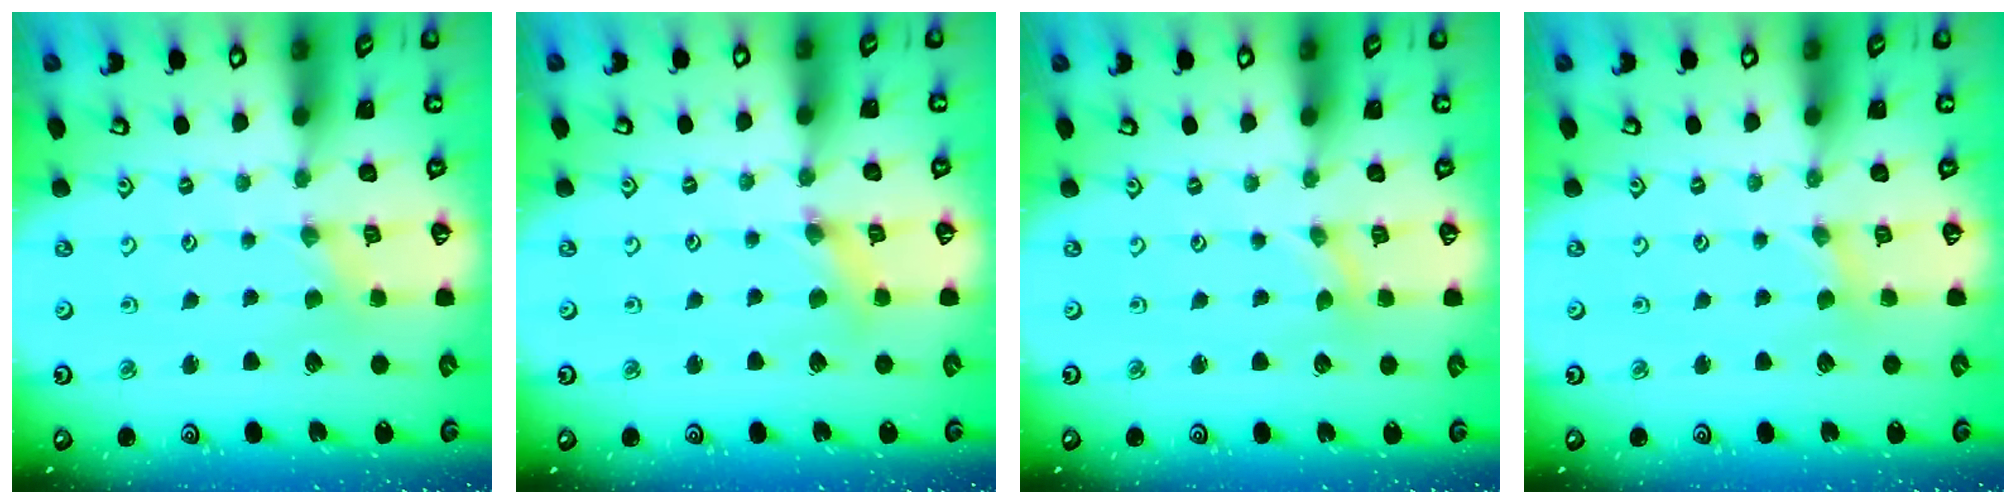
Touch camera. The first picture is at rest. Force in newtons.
{"total": 2.5, "press": 2.4, "slide": 0.3}
{"total": 0.0}
{"total": 0.9, "press": 0.9, "slide": 0.2}